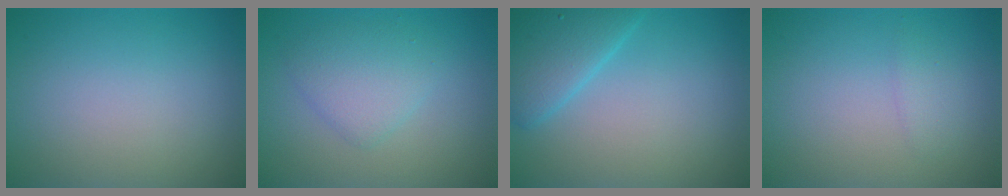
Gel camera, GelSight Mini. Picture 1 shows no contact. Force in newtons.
{"total": 2.9, "press": 2.9, "slide": 0.0}
{"total": 4.2, "press": 4.2, "slide": 0.2}
{"total": 1.1, "press": 1.1, "slide": 0.1}